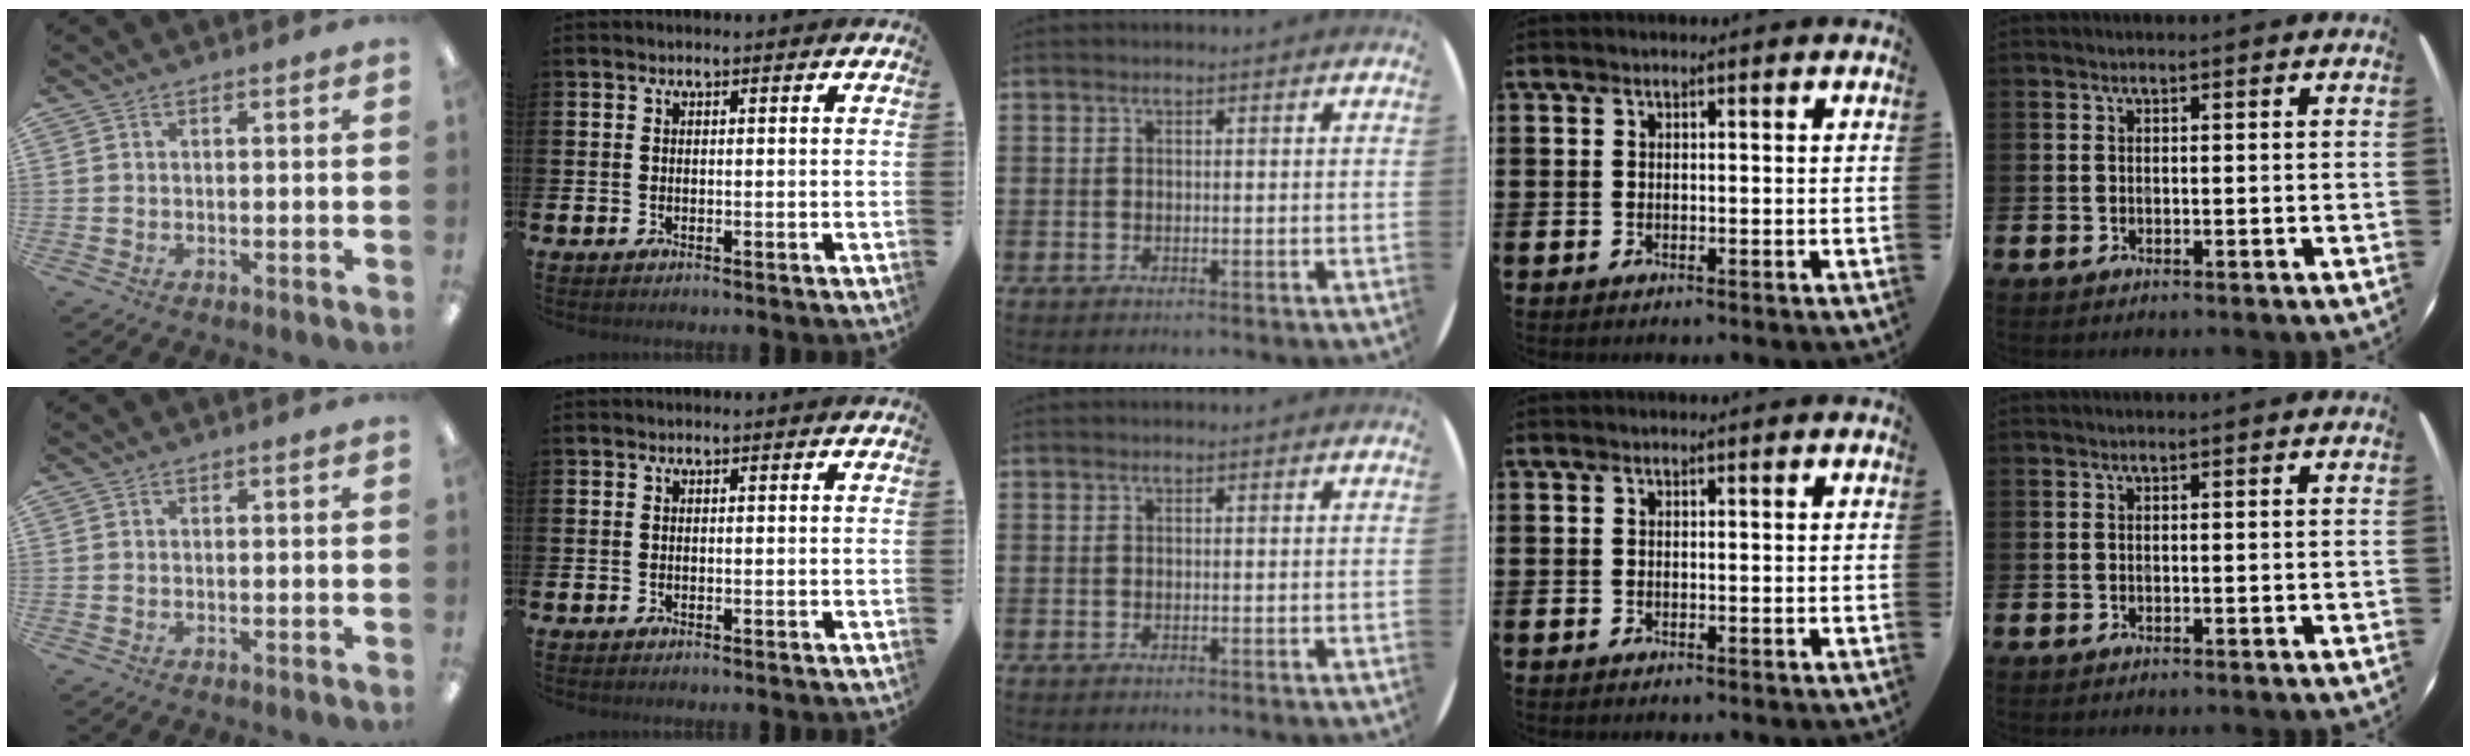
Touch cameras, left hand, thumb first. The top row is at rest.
{}